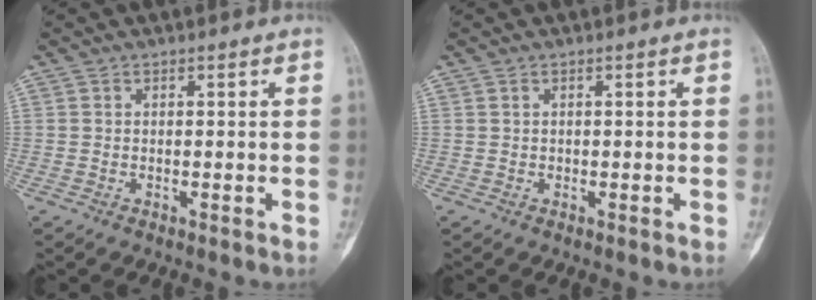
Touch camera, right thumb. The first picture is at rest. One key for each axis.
{"total": 0.0}